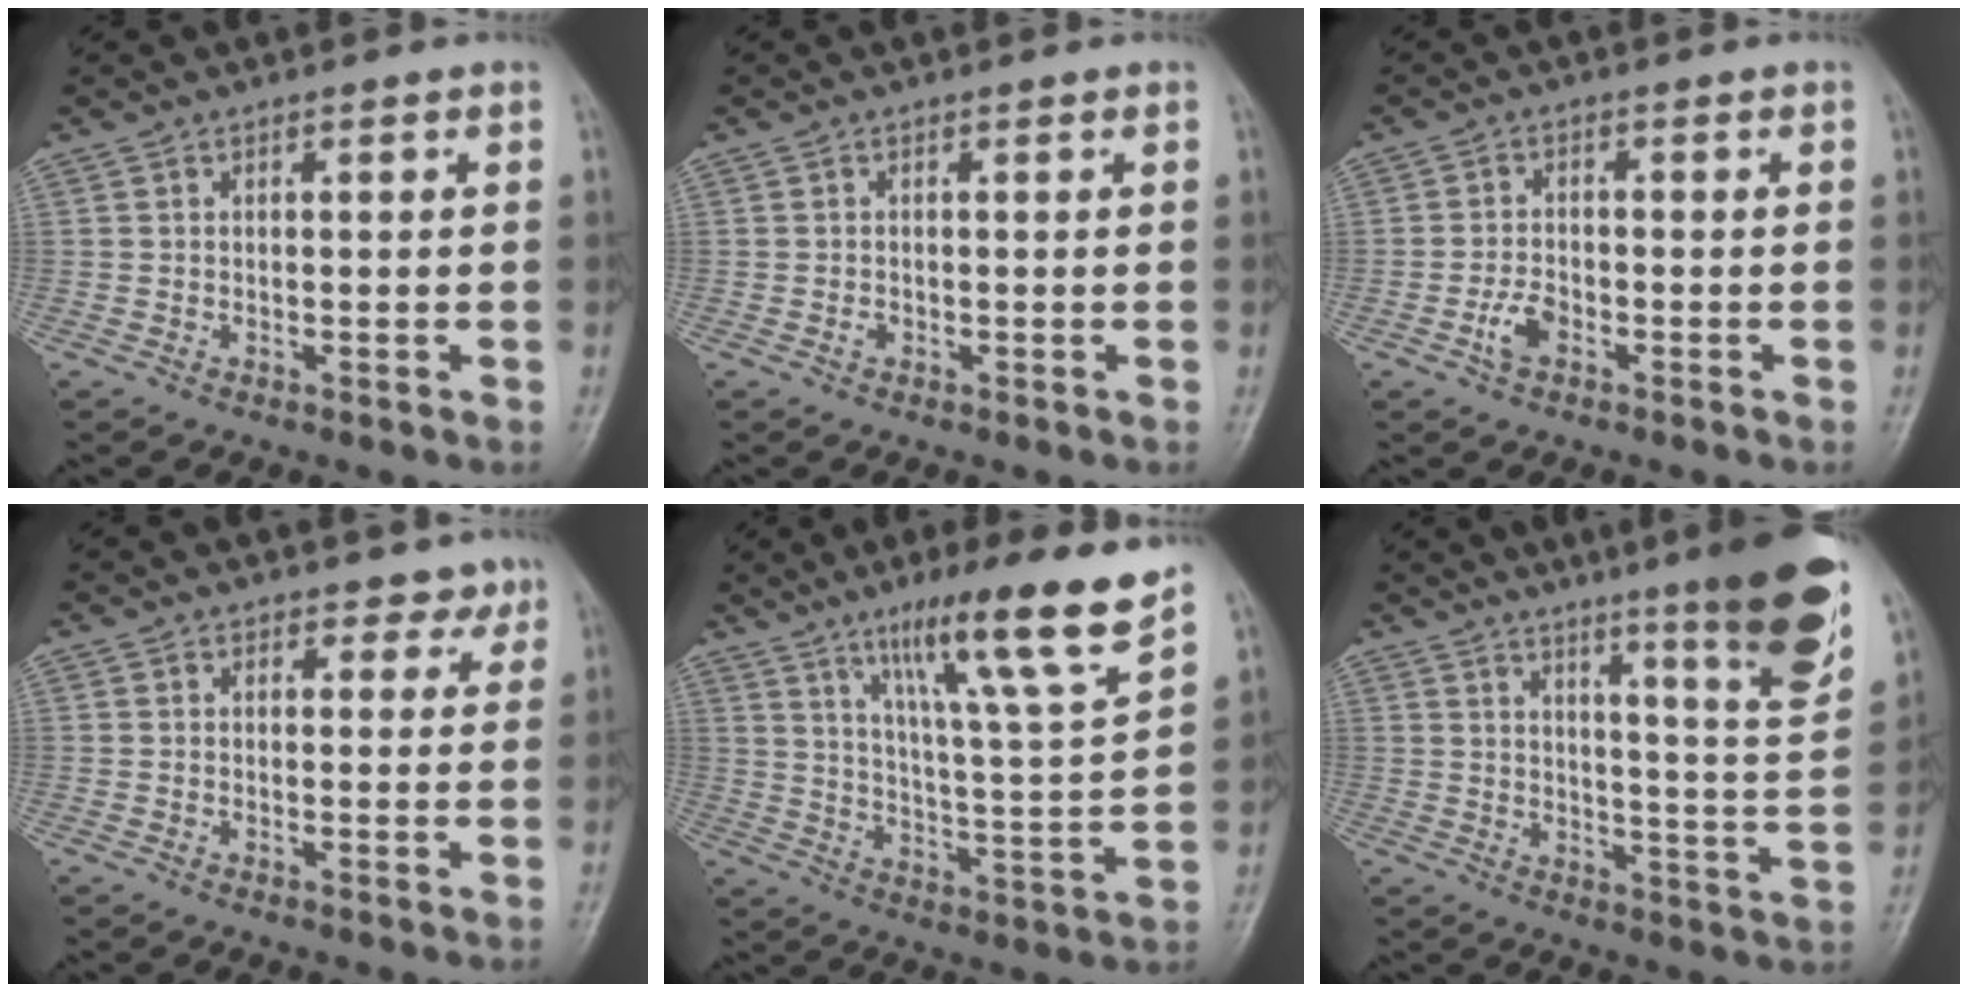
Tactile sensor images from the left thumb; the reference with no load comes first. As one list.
[{"total": 0.7, "force": [-0.2, 0.6, 0.4], "torque": [-0.004, 0.001, -0.004]}, {"total": 3.7, "force": [-1.7, 2.2, 2.4], "torque": [-0.046, 0.010, -0.034]}, {"total": 2.6, "force": [2.0, 1.6, 0.2], "torque": [0.019, -0.013, 0.015]}, {"total": 16.3, "force": [11.1, 0.0, 12.0], "torque": [-0.178, -0.063, 0.177]}, {"total": 18.1, "force": [11.5, 1.4, 13.9], "torque": [-0.173, -0.064, 0.156]}]